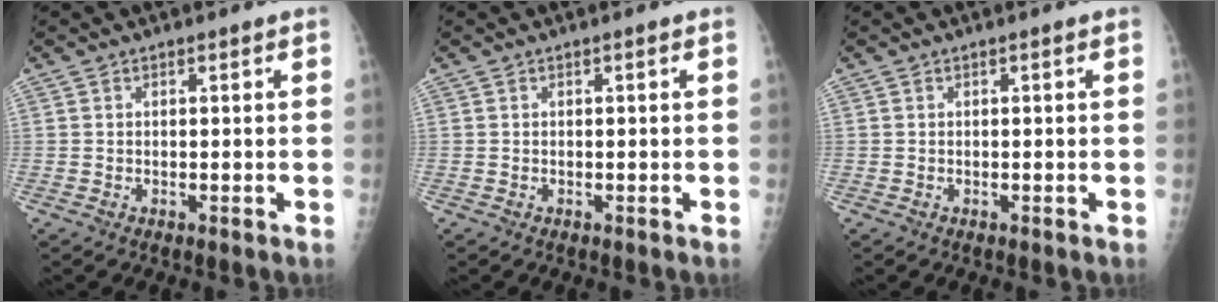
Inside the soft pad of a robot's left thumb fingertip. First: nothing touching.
{"total": 0.0}
{"total": 0.0}